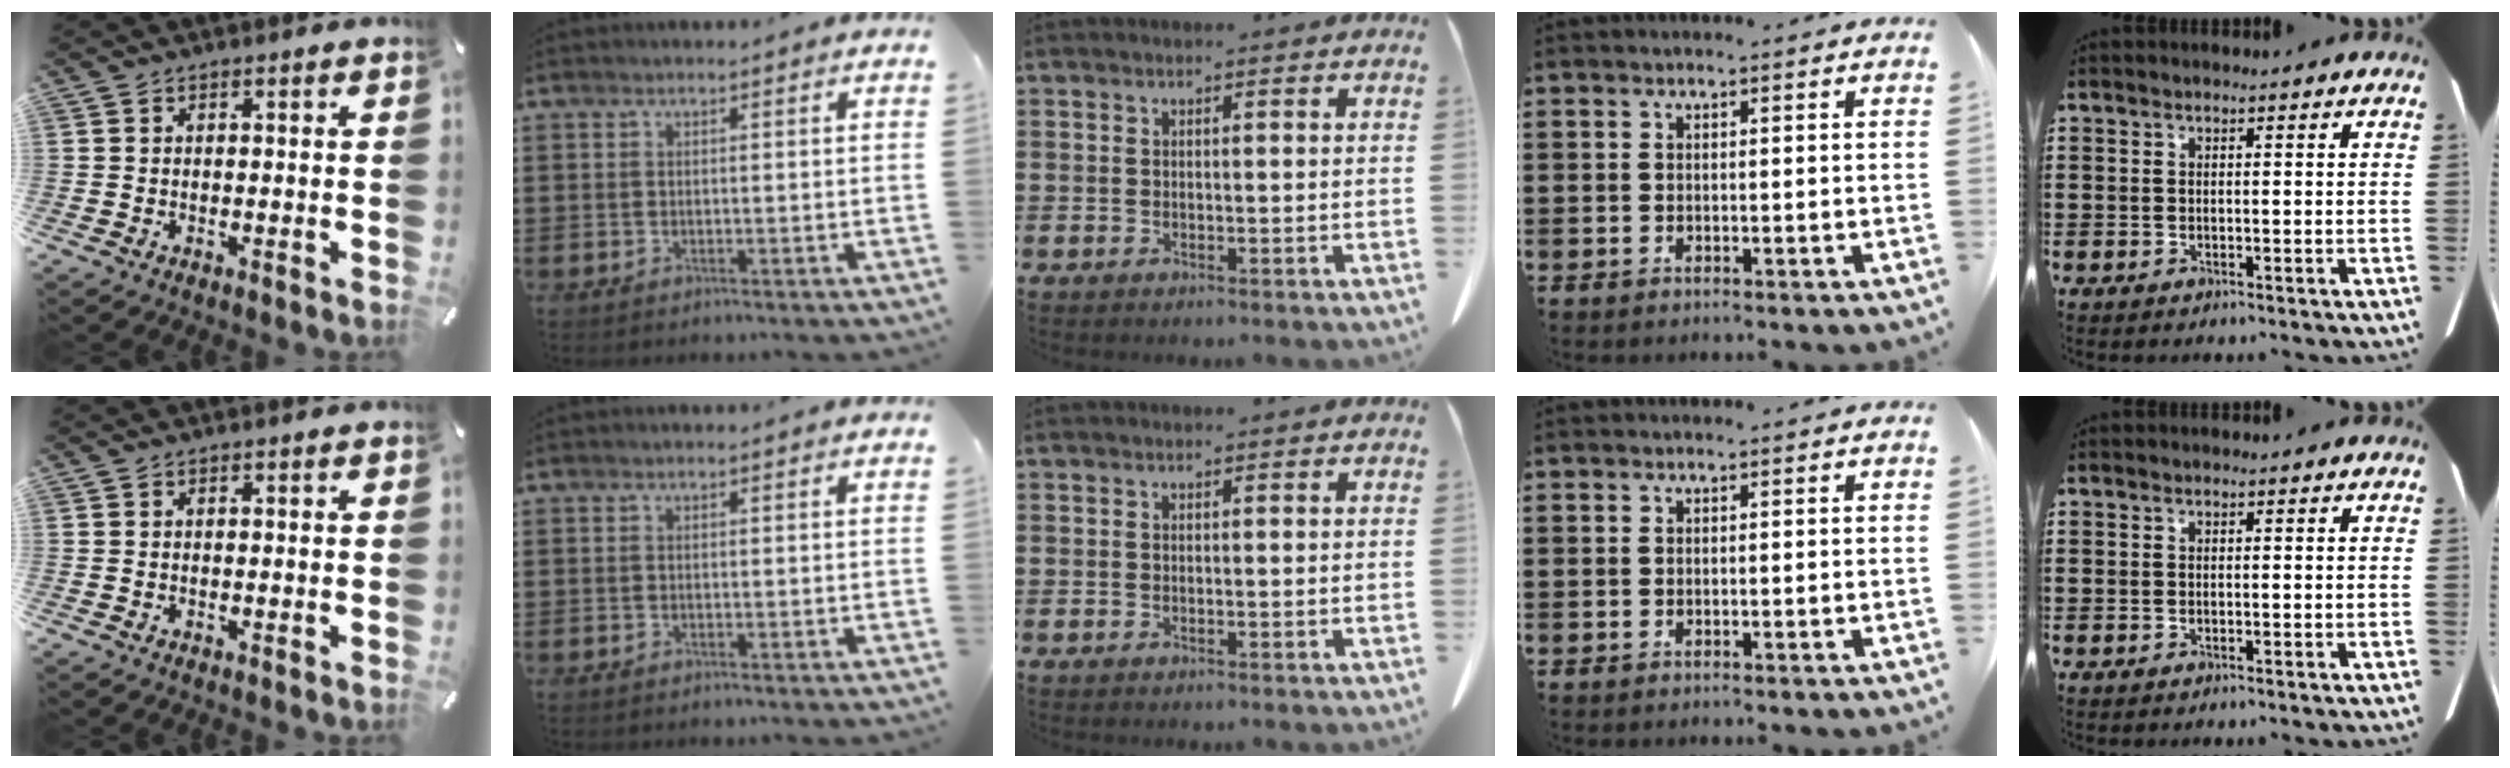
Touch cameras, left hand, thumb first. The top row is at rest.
{}